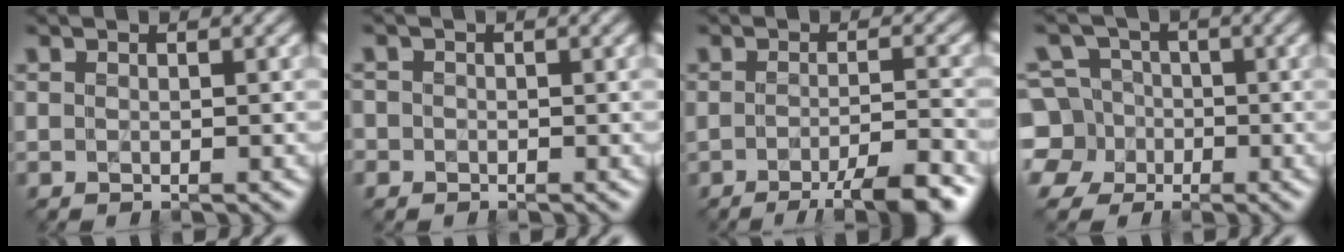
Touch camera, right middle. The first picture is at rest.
{"total": 1.5, "force": [-0.2, 1.5, 0.2], "torque": [0.011, 0.002, -0.015]}
{"total": 5.8, "force": [-3.4, 1.1, 4.5], "torque": [-0.060, -0.003, -0.052]}
{"total": 7.6, "force": [-2.0, 7.0, 2.0], "torque": [-0.048, 0.016, -0.071]}